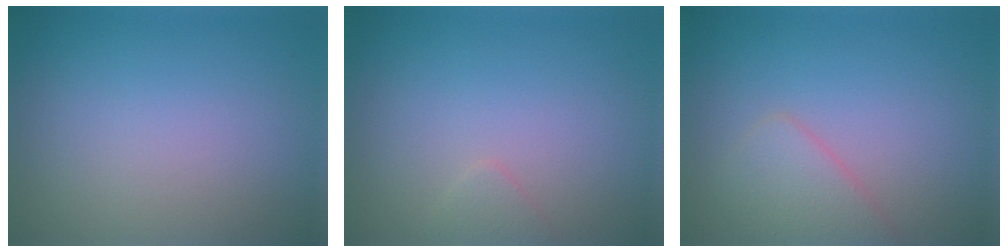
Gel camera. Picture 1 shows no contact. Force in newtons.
{"total": 0.8, "press": 0.8, "slide": 0.1}
{"total": 2.6, "press": 2.6, "slide": 0.1}